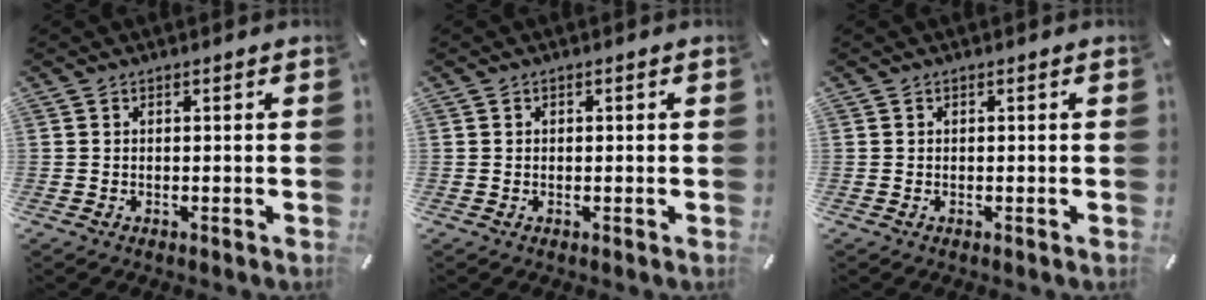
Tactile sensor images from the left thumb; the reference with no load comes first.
{"total": 0.5, "force": [0.0, 0.5, 0.2], "torque": [-0.005, 0.002, -0.001]}
{"total": 0.0}